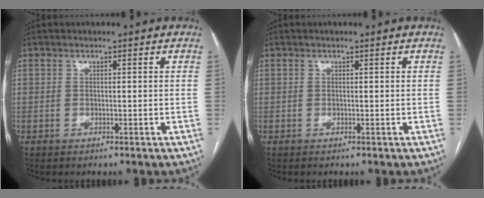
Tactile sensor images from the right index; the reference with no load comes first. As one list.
[{"total": 0.0}]